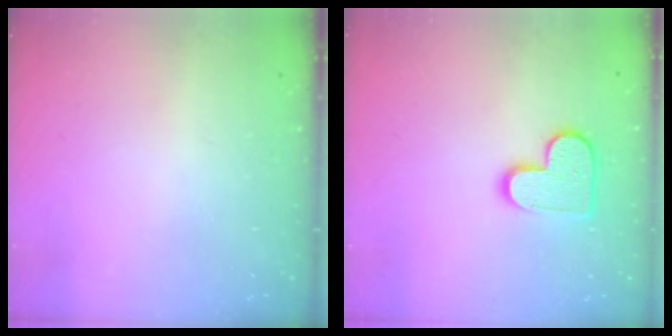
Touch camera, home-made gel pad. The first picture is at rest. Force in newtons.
{"total": 11.5, "press": 11.4, "slide": 0.6}